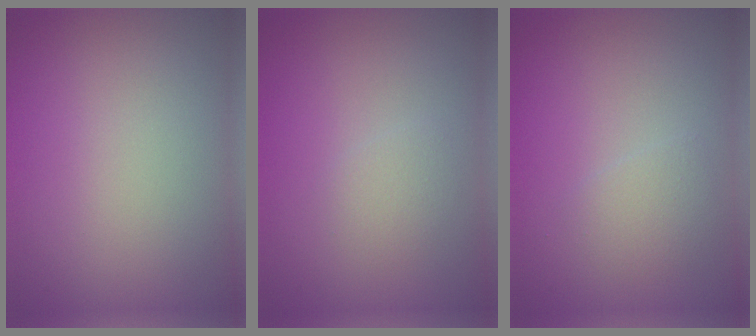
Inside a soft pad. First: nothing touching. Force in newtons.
{"total": 1.3, "press": 1.3, "slide": 0.2}
{"total": 1.6, "press": 1.6, "slide": 0.1}